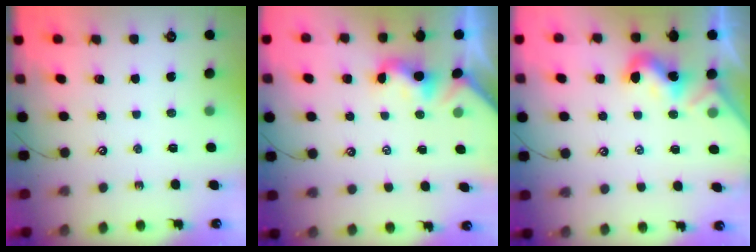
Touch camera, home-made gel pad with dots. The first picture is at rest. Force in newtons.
{"total": 1.9, "press": 1.8, "slide": 0.5}
{"total": 2.0, "press": 2.0, "slide": 0.4}